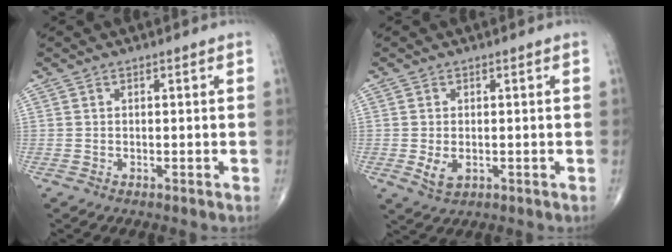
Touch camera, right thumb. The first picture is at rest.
{"total": 3.2, "force": [-0.5, 2.0, 2.5], "torque": [-0.046, -0.008, -0.002]}